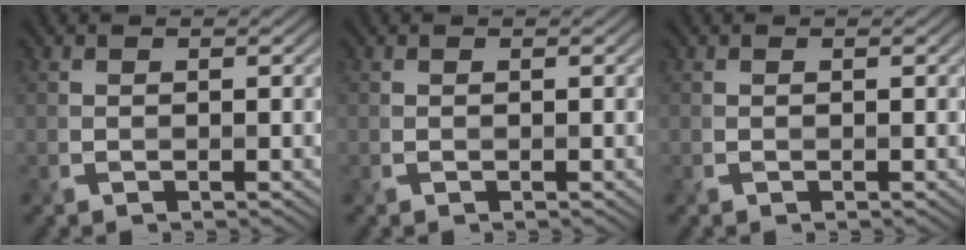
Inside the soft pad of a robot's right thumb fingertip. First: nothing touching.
{"total": 0.0}
{"total": 0.0}